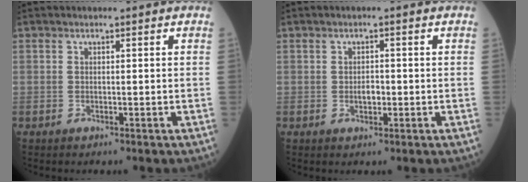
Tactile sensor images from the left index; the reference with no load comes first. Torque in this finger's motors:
{"motor_torque": [0.09, 0.05, 0.03, 0.02]}